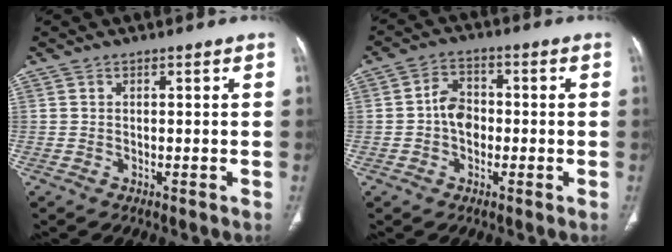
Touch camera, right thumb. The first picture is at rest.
{"total": 5.5, "force": [-0.7, 4.2, 3.5], "torque": [-0.044, 0.017, -0.021]}